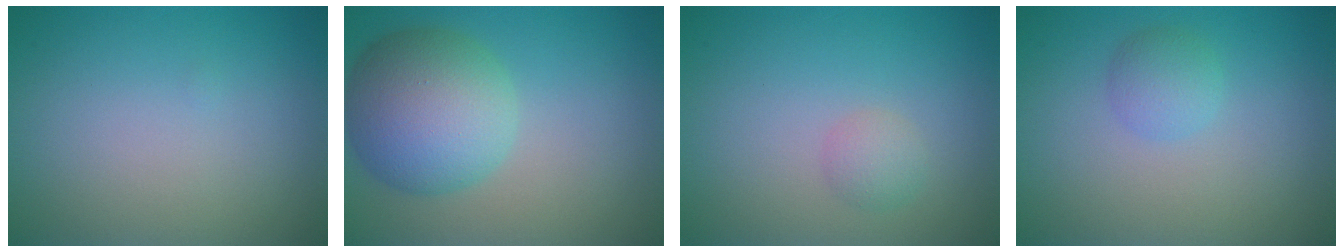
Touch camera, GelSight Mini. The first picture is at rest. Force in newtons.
{"total": 8.0, "press": 8.0, "slide": 0.4}
{"total": 1.4, "press": 1.4, "slide": 0.0}
{"total": 1.9, "press": 1.9, "slide": 0.0}